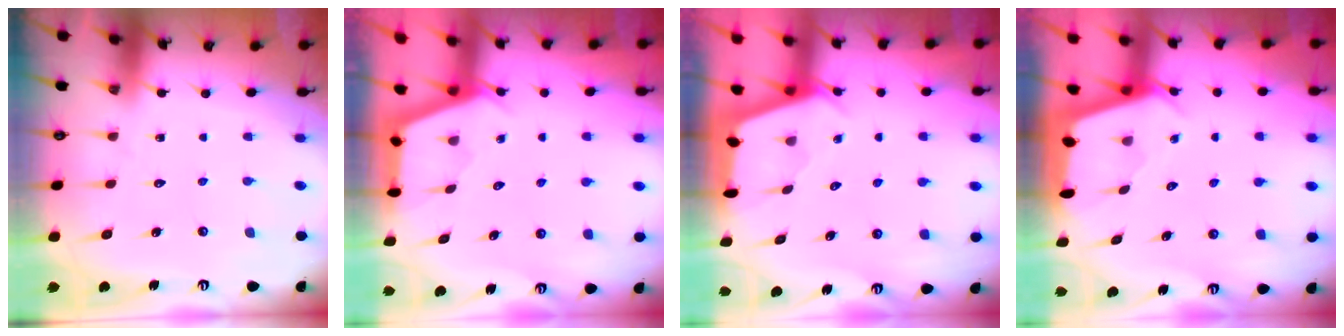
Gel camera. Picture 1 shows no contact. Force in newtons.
{"total": 2.9, "press": 2.9, "slide": 0.3}
{"total": 2.4, "press": 2.4, "slide": 0.3}
{"total": 2.6, "press": 2.6, "slide": 0.3}